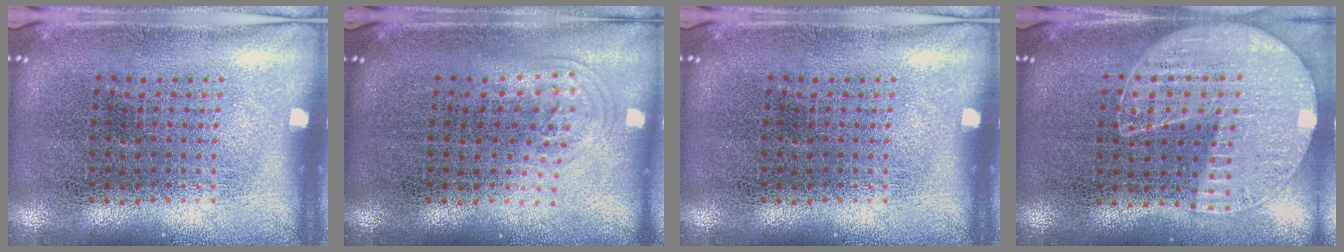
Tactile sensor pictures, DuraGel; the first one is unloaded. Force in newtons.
{"total": 1.0, "press": 0.7, "slide": 0.7}
{"total": 0.0}
{"total": 1.2, "press": 1.1, "slide": 0.2}